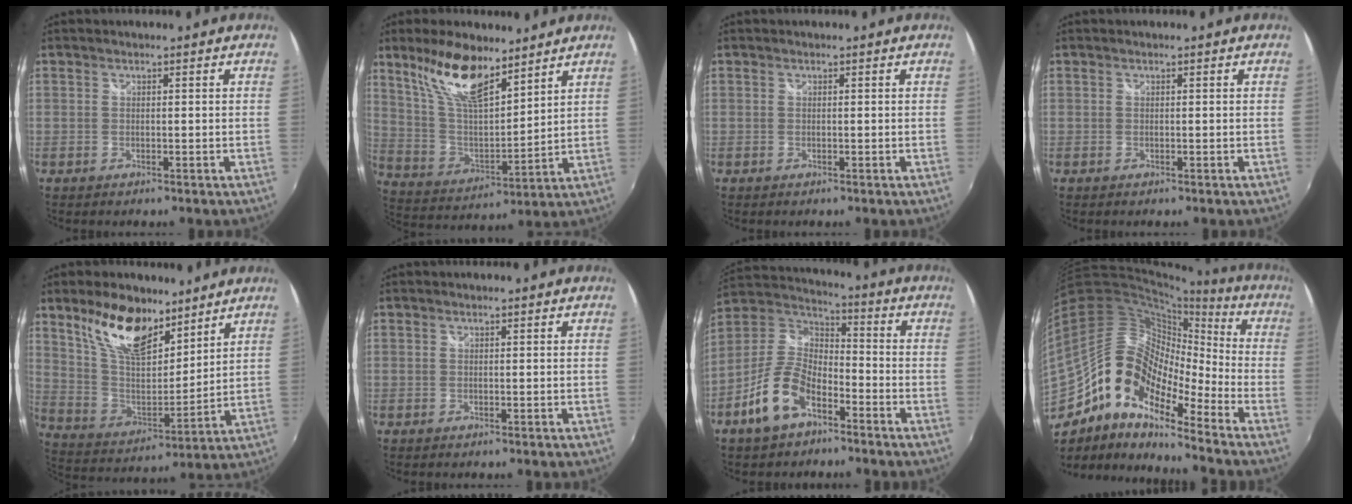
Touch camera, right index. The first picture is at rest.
{"total": 15.4, "force": [10.6, 5.2, 9.9], "torque": [-0.192, 0.008, 0.212]}
{"total": 0.0}
{"total": 0.0}
{"total": 16.6, "force": [11.1, 7.5, 9.8], "torque": [-0.188, 0.001, 0.212]}
{"total": 0.0}
{"total": 12.7, "force": [-6.7, 6.8, 8.5], "torque": [-0.184, 0.004, -0.126]}
{"total": 18.7, "force": [-10.9, 8.8, 12.4], "torque": [-0.218, -0.008, -0.223]}